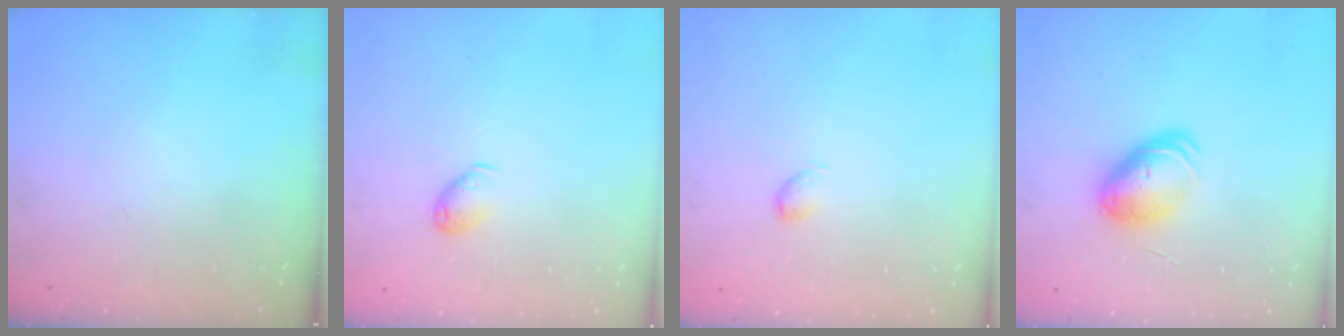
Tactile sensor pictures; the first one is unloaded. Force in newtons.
{"total": 5.5, "press": 5.5, "slide": 0.4}
{"total": 3.8, "press": 3.8, "slide": 0.7}
{"total": 8.5, "press": 8.5, "slide": 0.2}